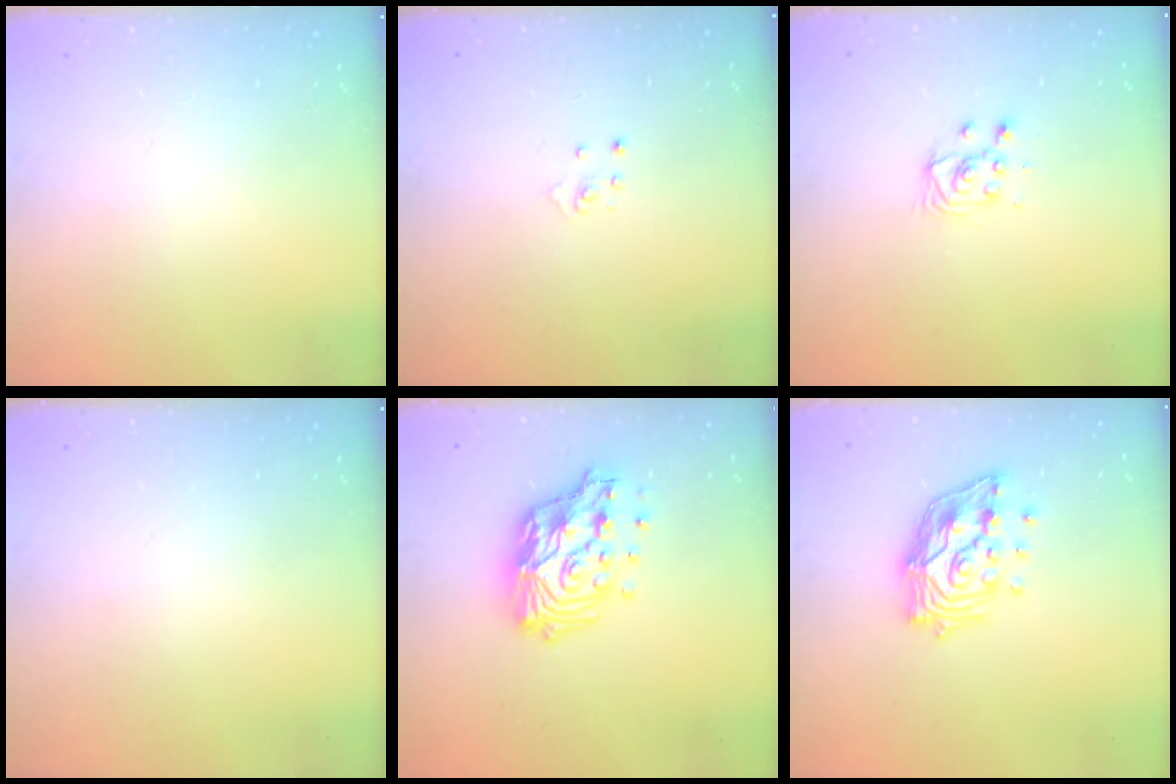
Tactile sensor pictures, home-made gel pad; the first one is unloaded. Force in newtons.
{"total": 2.8, "press": 2.8, "slide": 0.3}
{"total": 3.7, "press": 3.7, "slide": 0.3}
{"total": 0.0}
{"total": 17.2, "press": 17.1, "slide": 1.6}
{"total": 14.9, "press": 14.8, "slide": 1.7}